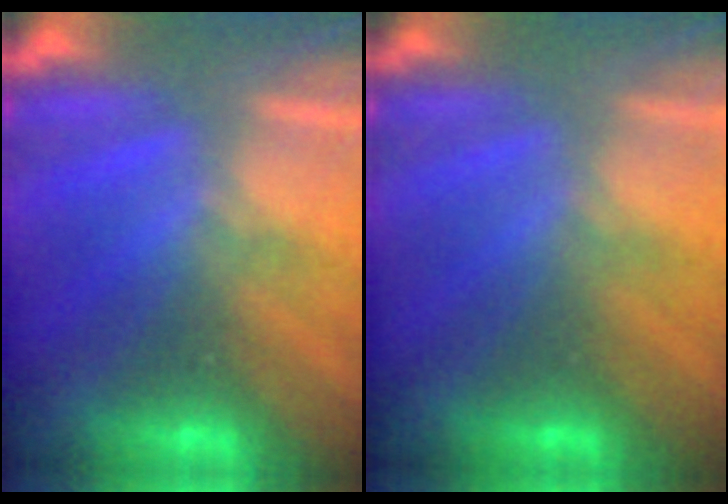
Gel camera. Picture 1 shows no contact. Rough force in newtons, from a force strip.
{"total": 2.4}